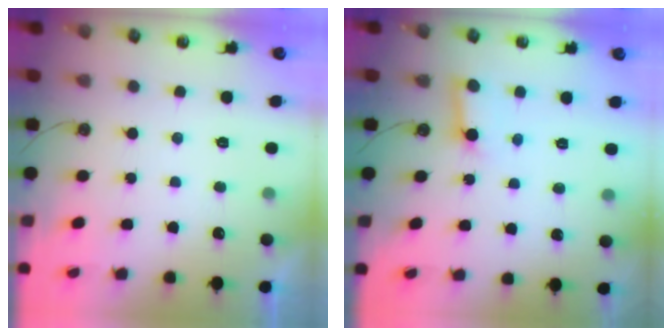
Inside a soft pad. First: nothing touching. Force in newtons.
{"total": 5.4, "press": 5.4, "slide": 0.7}